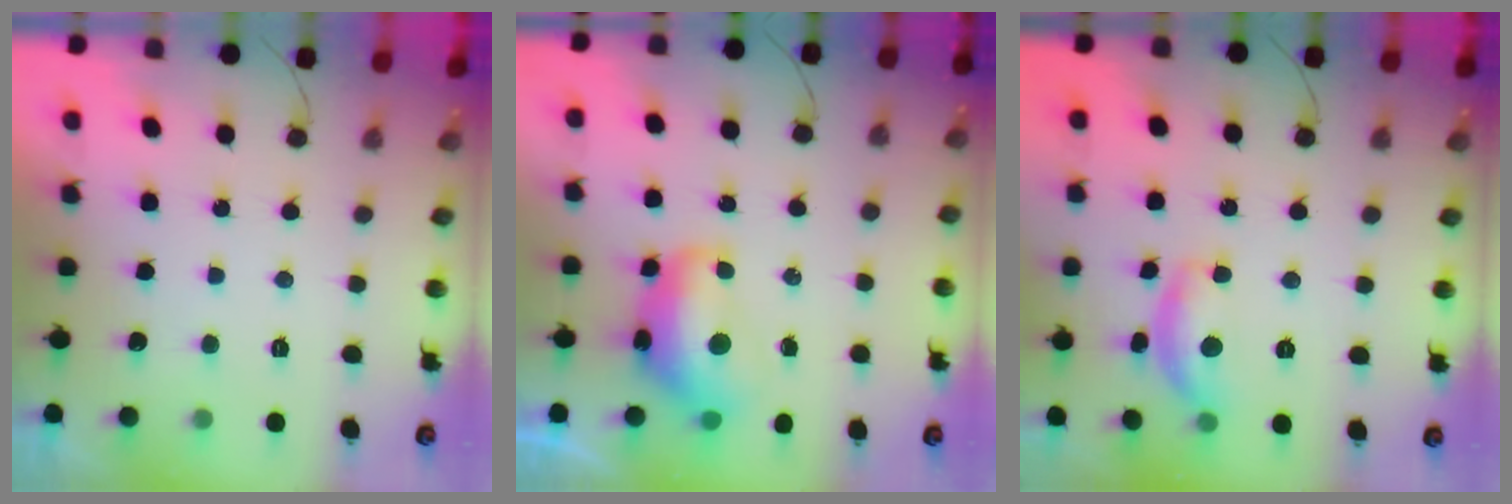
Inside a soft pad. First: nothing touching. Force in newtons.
{"total": 11.9, "press": 11.8, "slide": 1.4}
{"total": 11.7, "press": 11.7, "slide": 0.7}